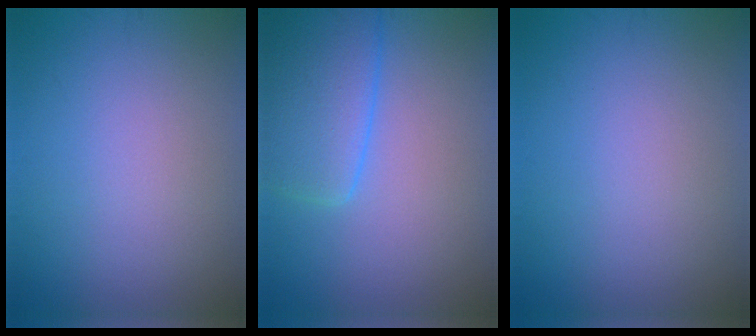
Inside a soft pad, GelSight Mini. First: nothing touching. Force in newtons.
{"total": 5.1, "press": 5.1, "slide": 0.2}
{"total": 0.0}